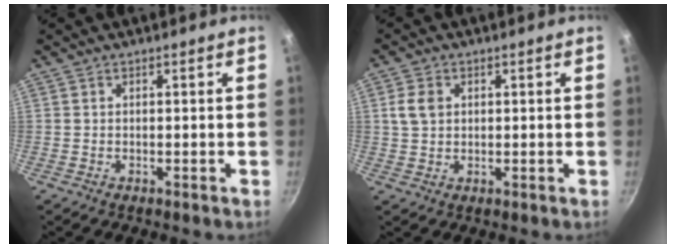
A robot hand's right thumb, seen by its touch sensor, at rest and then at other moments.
{"total": 4.1, "force": [1.0, 3.2, 2.5], "torque": [-0.037, 0.003, 0.018]}